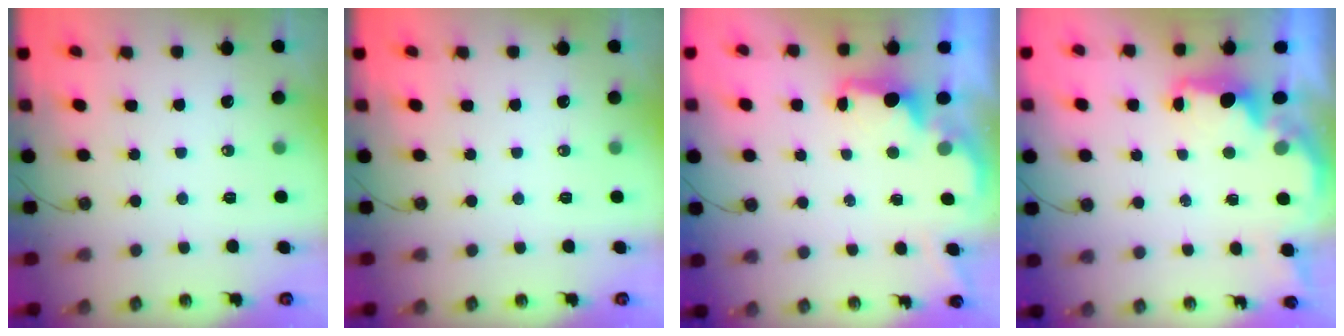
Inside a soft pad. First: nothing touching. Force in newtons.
{"total": 0.0}
{"total": 1.8, "press": 1.6, "slide": 0.8}
{"total": 2.0, "press": 1.8, "slide": 0.7}